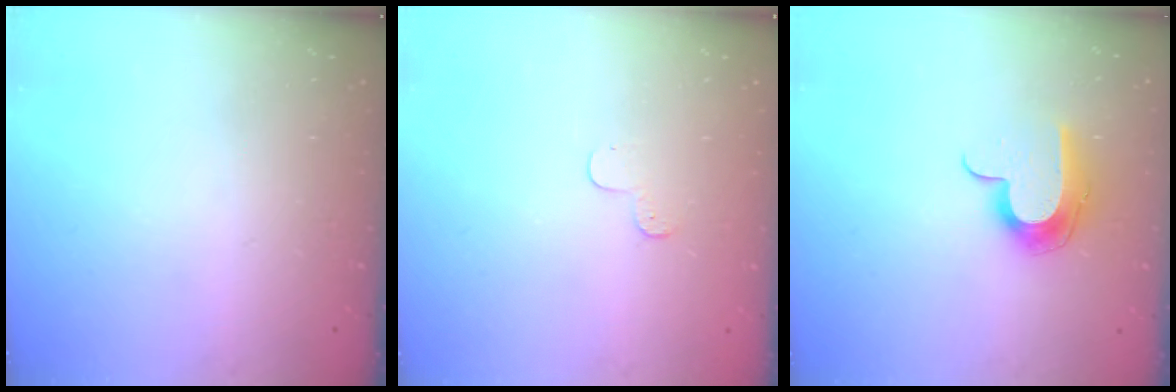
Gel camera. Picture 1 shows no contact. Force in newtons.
{"total": 3.5, "press": 3.5, "slide": 0.4}
{"total": 11.6, "press": 11.6, "slide": 0.8}